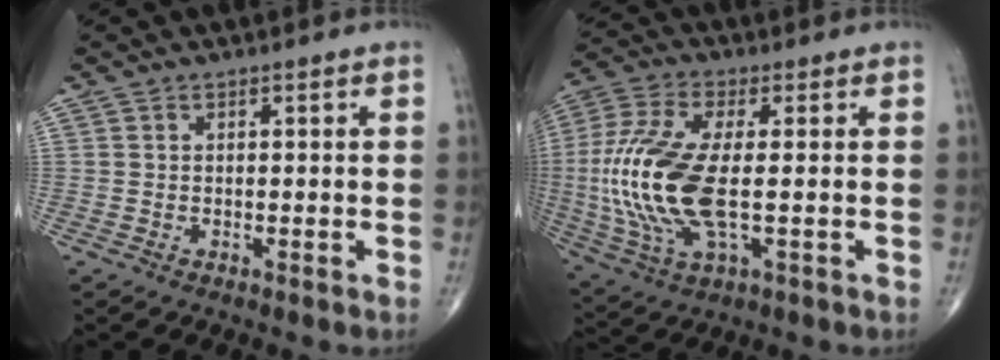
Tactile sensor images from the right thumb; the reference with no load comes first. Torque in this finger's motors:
{"motor_torque": [-0.24, 0.88, 1.71, -0.31, 0.68]}